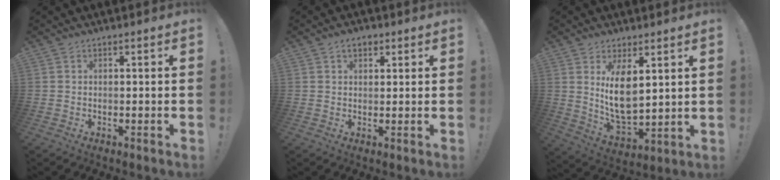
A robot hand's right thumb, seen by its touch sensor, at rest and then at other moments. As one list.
[{"total": 3.0, "force": [1.6, 1.8, 1.8], "torque": [-0.024, -0.002, 0.028]}, {"total": 11.6, "force": [4.4, 5.8, 9.0], "torque": [-0.170, -0.039, 0.081]}]